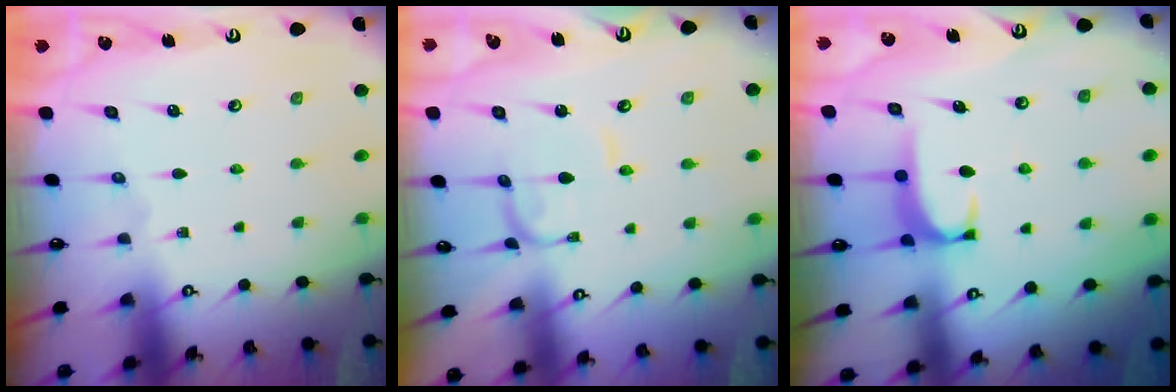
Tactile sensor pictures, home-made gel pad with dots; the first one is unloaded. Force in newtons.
{"total": 1.7, "press": 1.7, "slide": 0.2}
{"total": 1.6, "press": 1.5, "slide": 0.5}